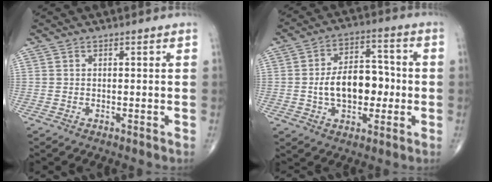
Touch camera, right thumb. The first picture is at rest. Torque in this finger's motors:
{"motor_torque": [1.38, 1.26, 1.37, -0.05, 0.10]}